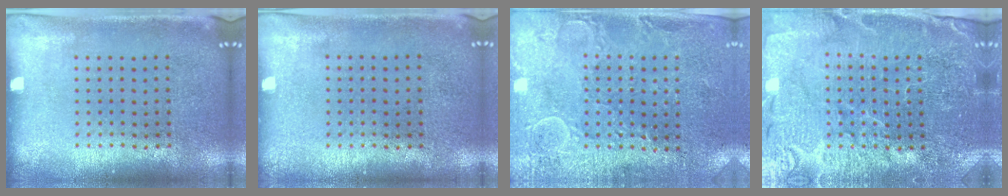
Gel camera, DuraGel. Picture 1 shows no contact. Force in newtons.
{"total": 0.0}
{"total": 2.8, "press": 2.7, "slide": 0.7}
{"total": 4.2, "press": 4.0, "slide": 1.1}